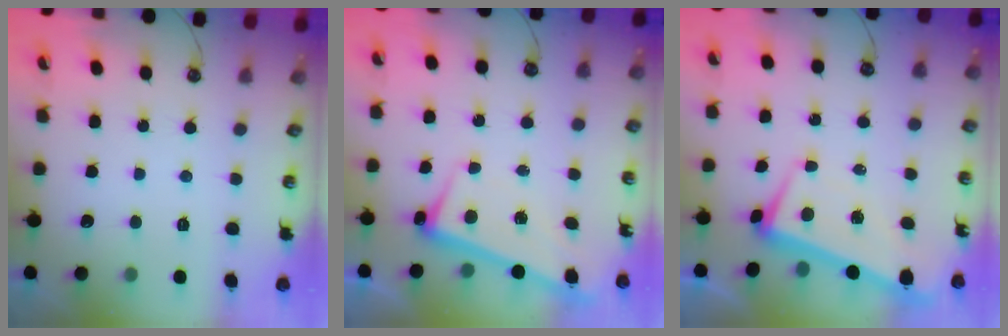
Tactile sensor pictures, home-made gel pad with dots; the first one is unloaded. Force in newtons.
{"total": 2.5, "press": 2.3, "slide": 1.0}
{"total": 2.3, "press": 1.4, "slide": 1.8}